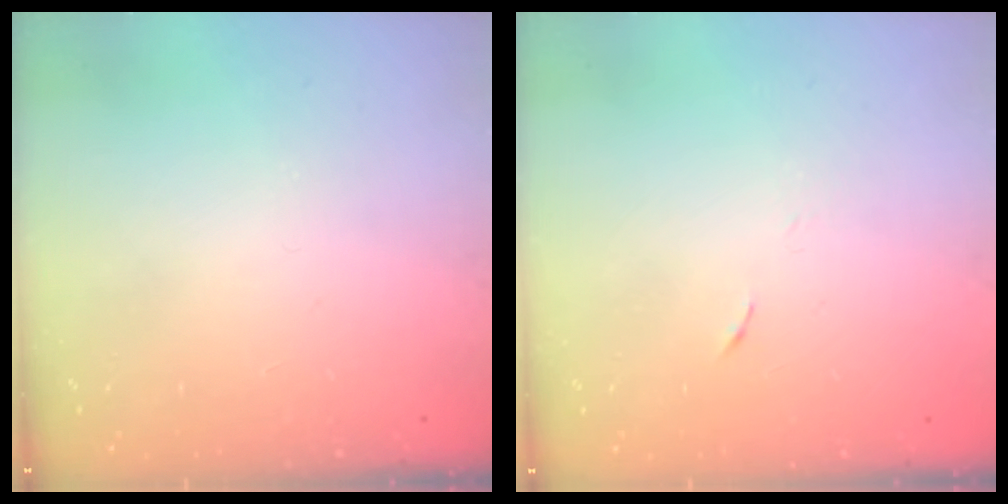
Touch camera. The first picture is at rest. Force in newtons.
{"total": 4.0, "press": 3.6, "slide": 1.7}